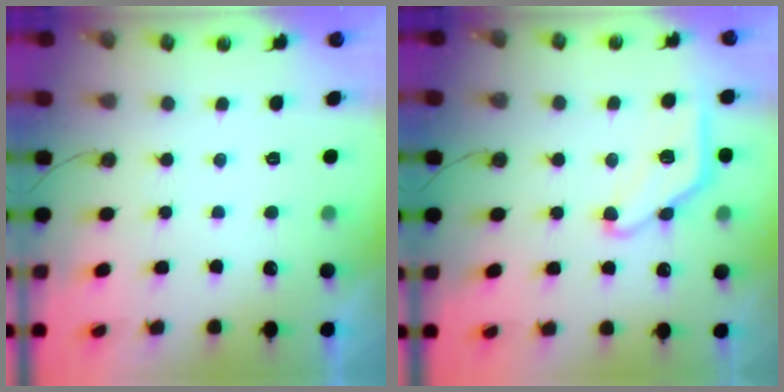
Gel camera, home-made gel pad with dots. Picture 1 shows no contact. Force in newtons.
{"total": 11.7, "press": 11.7, "slide": 0.7}